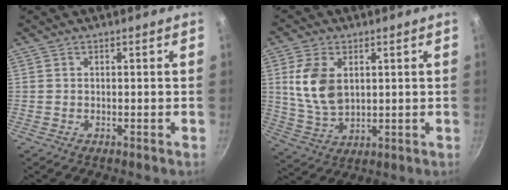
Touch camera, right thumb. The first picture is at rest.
{"total": 10.4, "force": [2.5, 6.6, 7.6], "torque": [-0.140, -0.021, 0.055]}